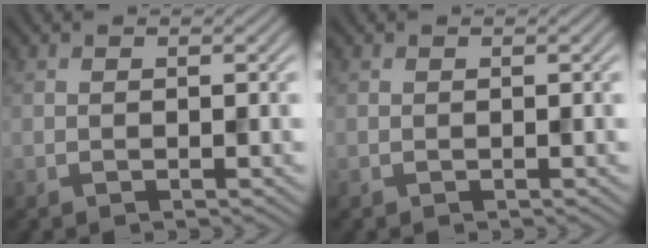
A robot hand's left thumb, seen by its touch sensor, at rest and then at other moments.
{"total": 0.0}